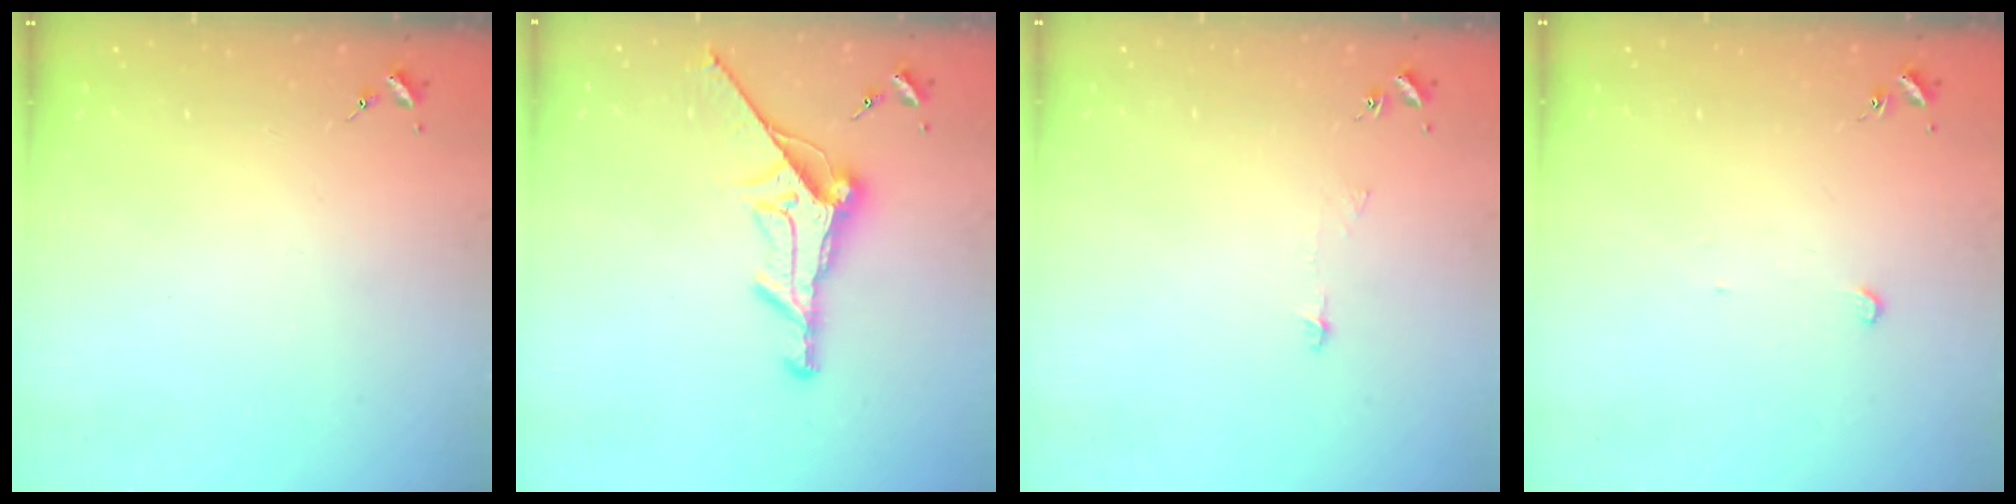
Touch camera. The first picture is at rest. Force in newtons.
{"total": 12.7, "press": 12.7, "slide": 1.0}
{"total": 3.1, "press": 3.1, "slide": 0.3}
{"total": 2.2, "press": 2.2, "slide": 0.2}